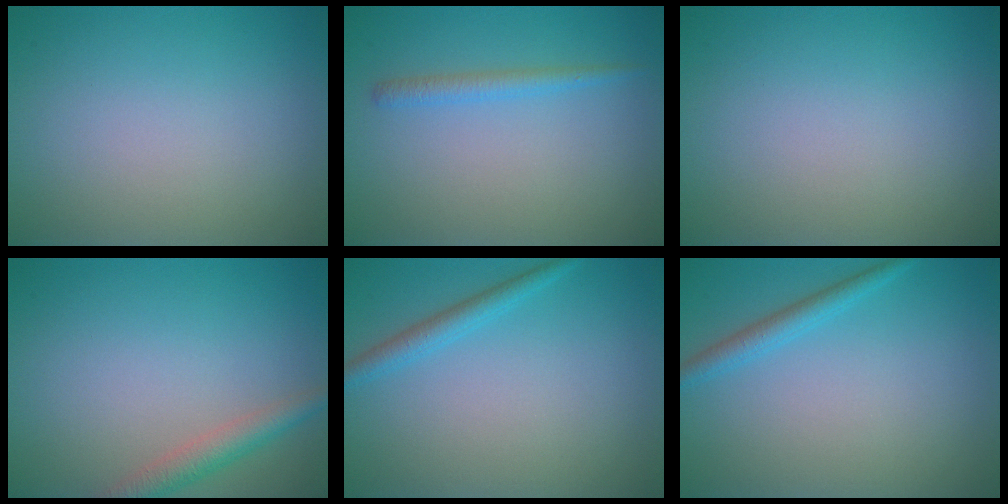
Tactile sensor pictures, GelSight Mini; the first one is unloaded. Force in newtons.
{"total": 1.5, "press": 1.5, "slide": 0.1}
{"total": 0.0}
{"total": 2.6, "press": 2.6, "slide": 0.1}
{"total": 1.9, "press": 1.9, "slide": 0.2}
{"total": 1.9, "press": 1.9, "slide": 0.2}